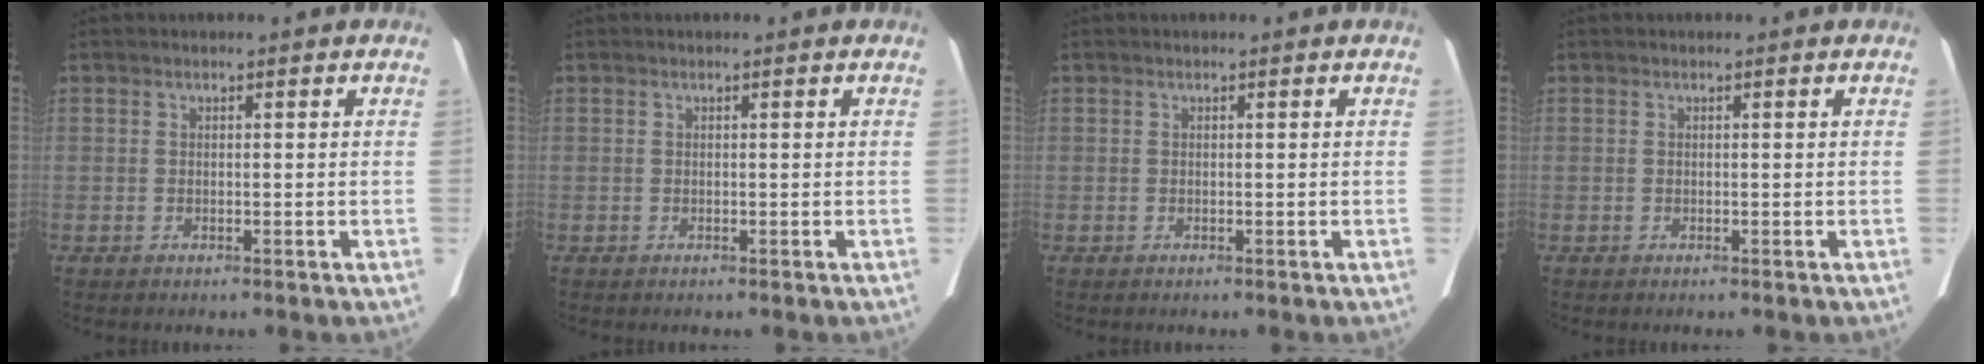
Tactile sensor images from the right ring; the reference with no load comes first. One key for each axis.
{"total": 0.0}
{"total": 0.0}
{"total": 0.0}